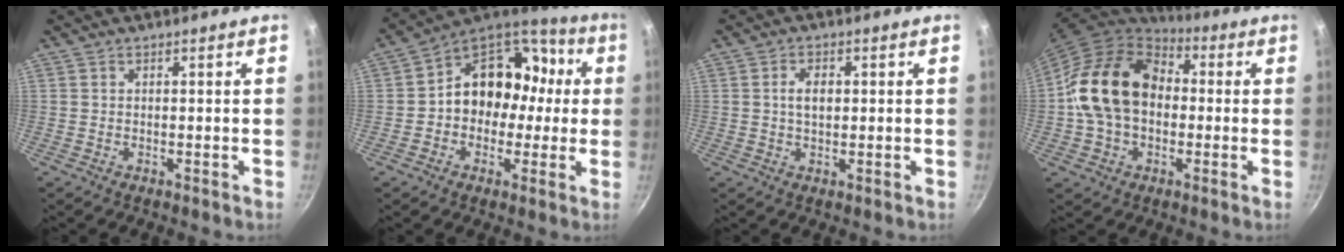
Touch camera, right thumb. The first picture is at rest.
{"total": 17.0, "force": [0.3, 12.7, 11.3], "torque": [-0.111, 0.051, -0.005]}
{"total": 3.5, "force": [0.5, 2.1, 2.8], "torque": [-0.045, 0.003, 0.009]}
{"total": 18.3, "force": [-0.3, 13.1, 12.7], "torque": [-0.218, 0.033, -0.012]}